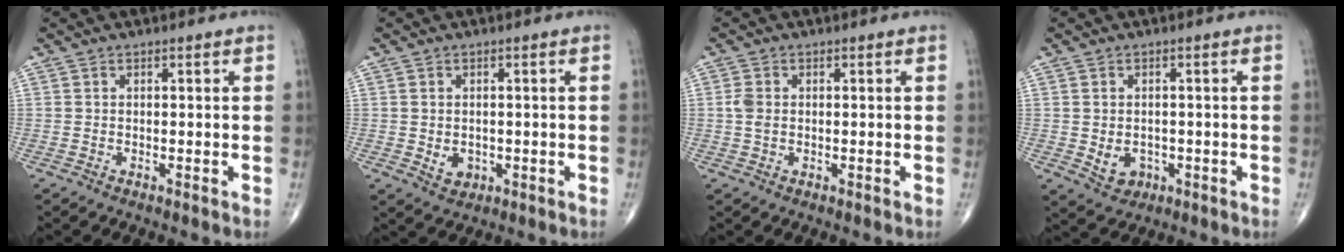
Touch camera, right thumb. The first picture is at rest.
{"total": 3.1, "force": [-0.4, 2.5, 1.9], "torque": [-0.021, -0.002, 0.003]}
{"total": 2.1, "force": [0.1, 1.4, 1.6], "torque": [-0.038, 0.001, 0.003]}
{"total": 4.4, "force": [-0.9, 3.5, 2.5], "torque": [-0.027, 0.002, -0.002]}